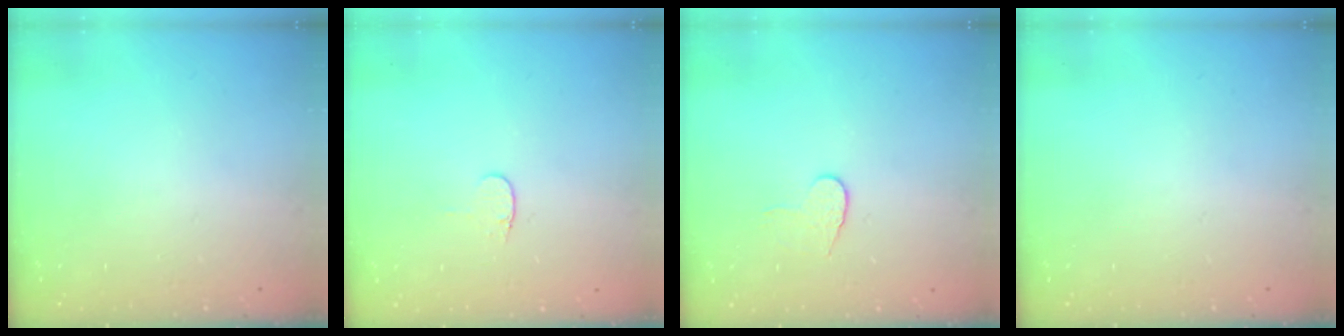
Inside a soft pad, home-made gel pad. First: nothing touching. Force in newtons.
{"total": 3.2, "press": 3.1, "slide": 0.4}
{"total": 6.0, "press": 6.0, "slide": 0.5}
{"total": 0.0}